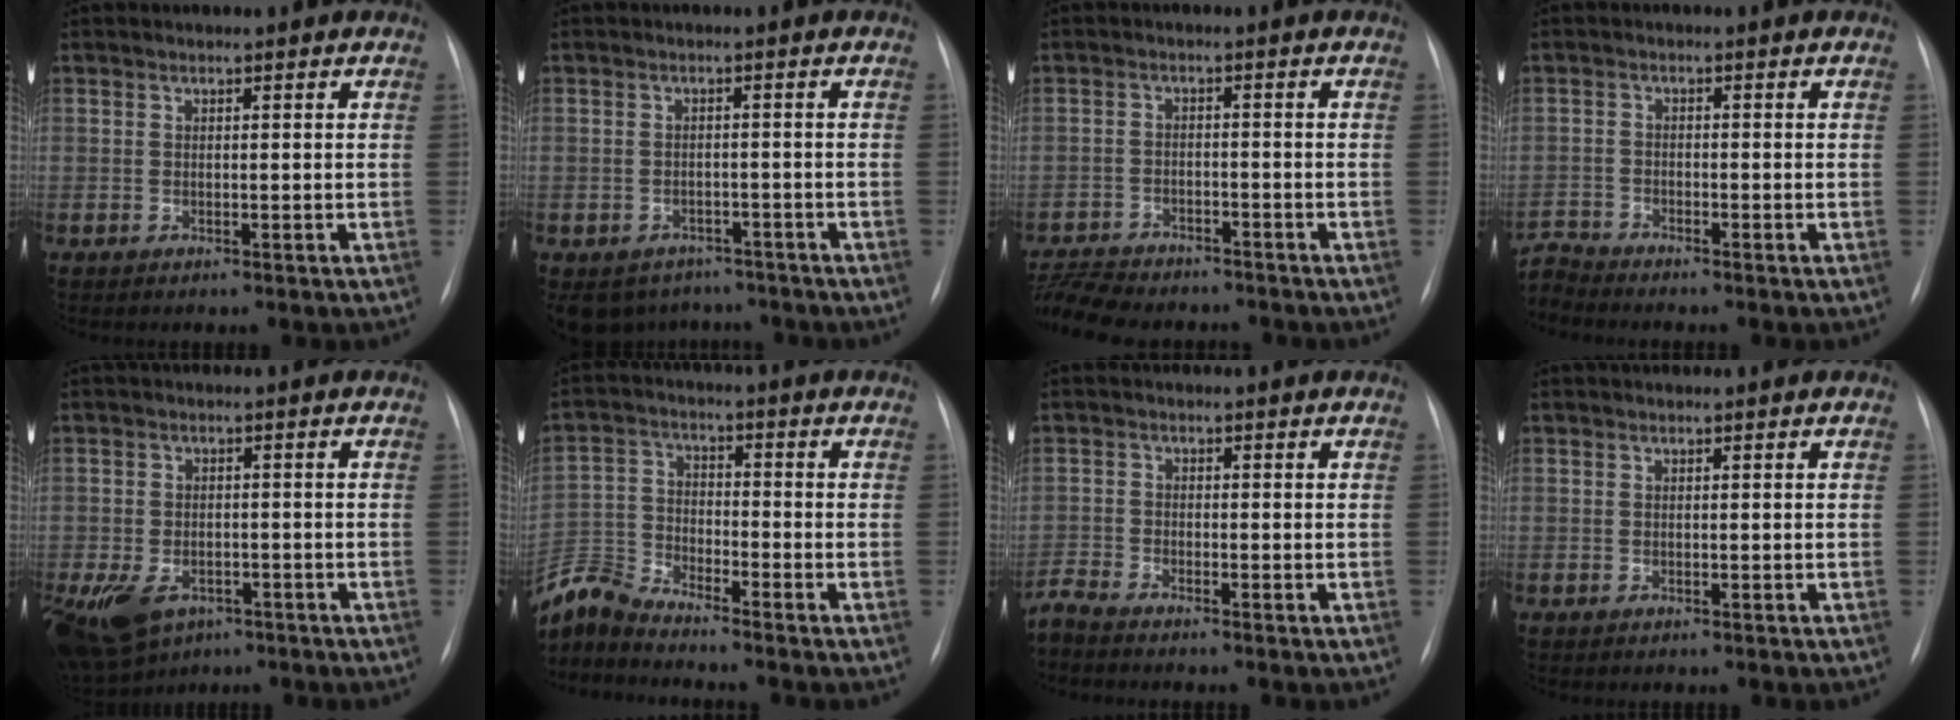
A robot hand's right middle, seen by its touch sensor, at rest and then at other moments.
{"total": 8.3, "force": [-6.6, 4.9, 1.0], "torque": [-0.015, 0.011, -0.079]}
{"total": 11.2, "force": [-10.1, 3.2, 3.7], "torque": [-0.078, -0.001, -0.154]}
{"total": 3.7, "force": [-3.6, -0.7, -0.6], "torque": [0.010, -0.009, -0.068]}
{"total": 15.7, "force": [-7.8, 11.1, 7.8], "torque": [-0.214, -0.011, -0.109]}
{"total": 7.9, "force": [-7.8, -0.2, 1.1], "torque": [-0.033, -0.001, -0.156]}
{"total": 2.7, "force": [-2.6, -0.6, 0.3], "torque": [-0.009, -0.010, -0.053]}
{"total": 0.0}